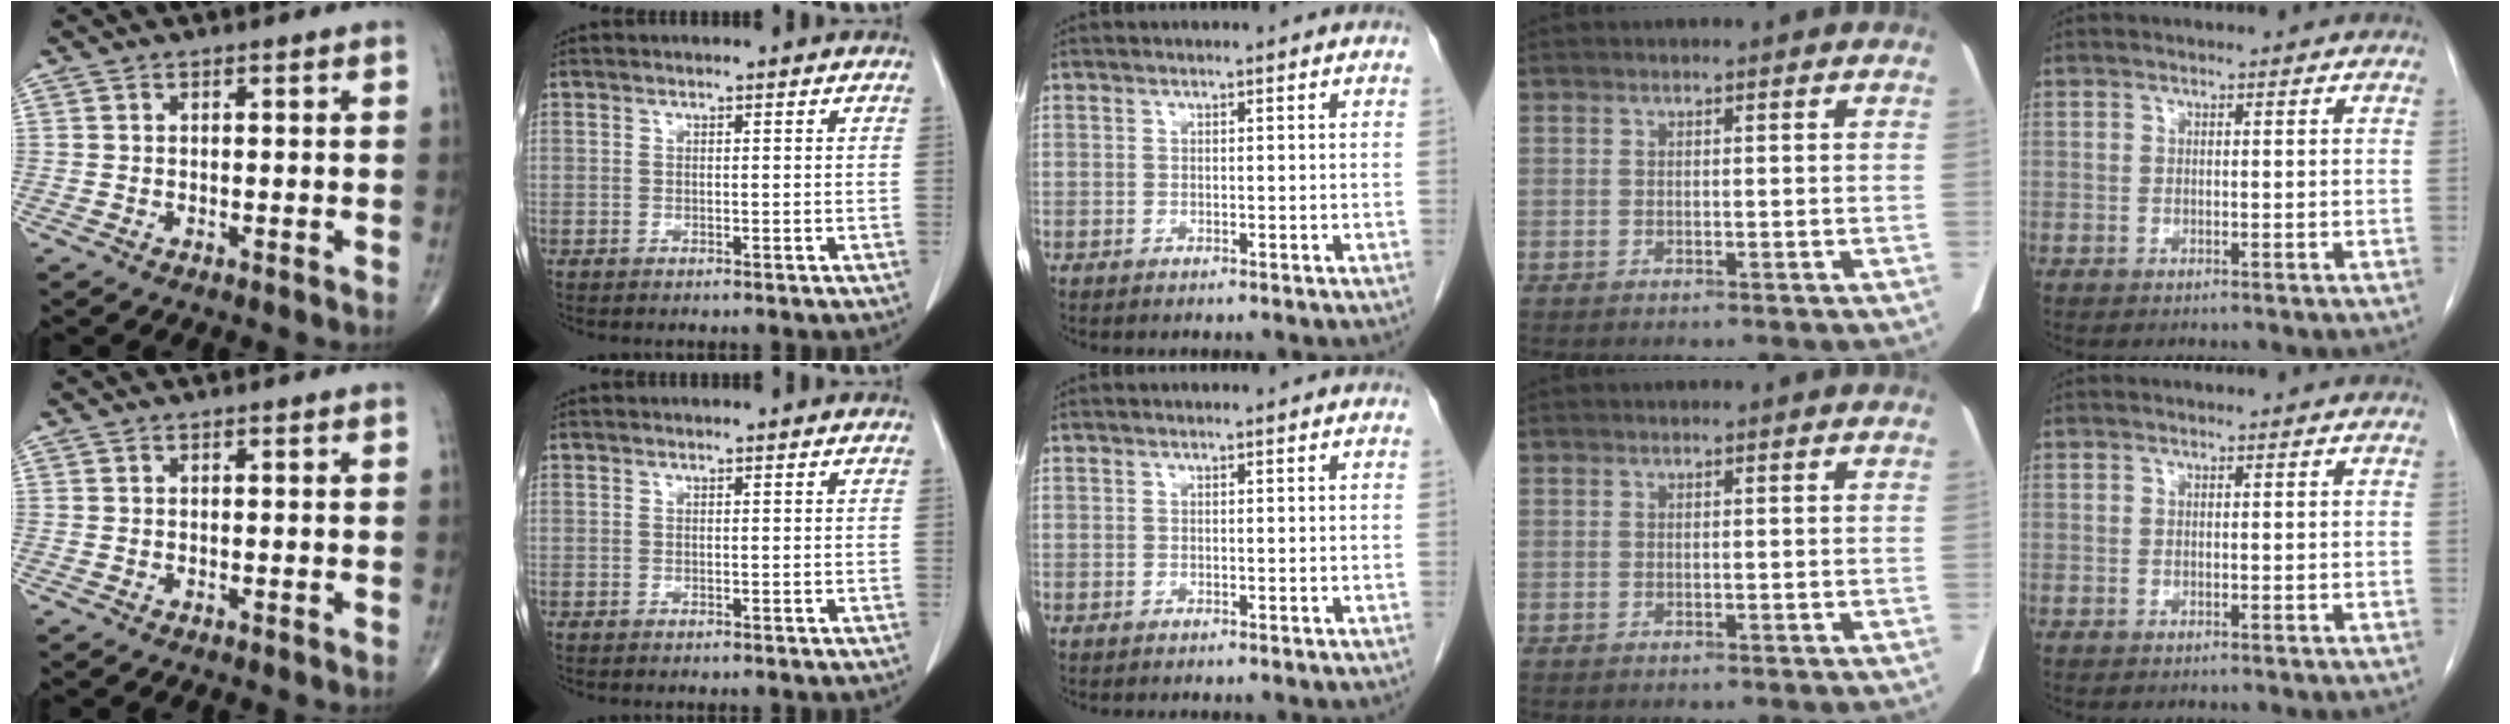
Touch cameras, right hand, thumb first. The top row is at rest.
{}